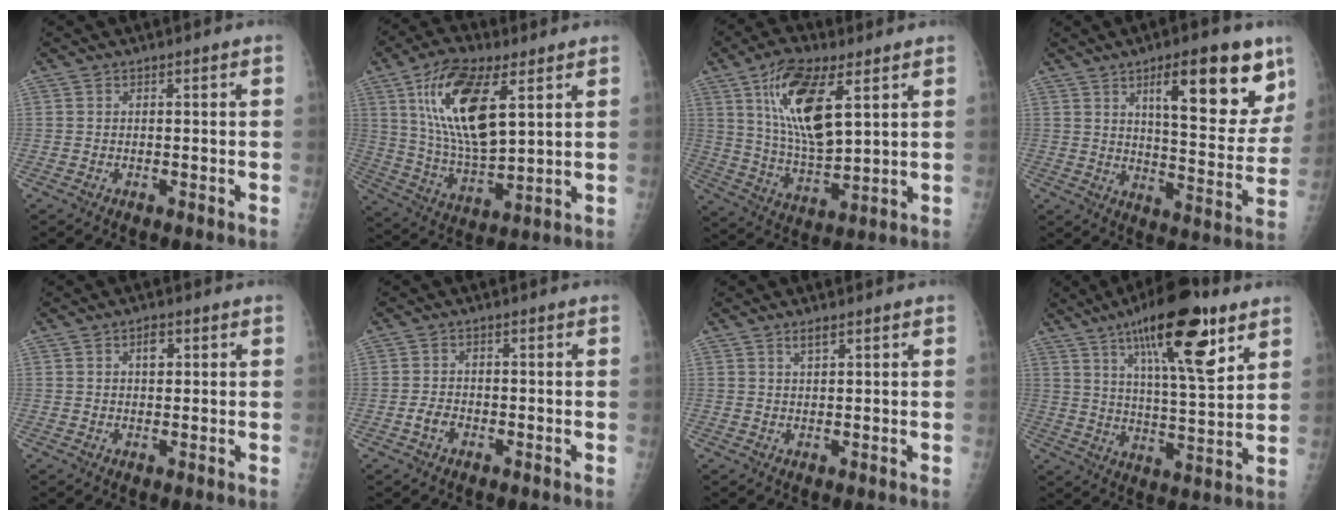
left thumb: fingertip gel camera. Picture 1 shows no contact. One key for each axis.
{"total": 18.2, "fx": 7.2, "fy": 7.5, "fz": 14.9, "tx": -0.264, "ty": -0.028, "tz": 0.137}
{"total": 15.9, "fx": 6.6, "fy": 6.3, "fz": 13.1, "tx": -0.226, "ty": -0.030, "tz": 0.127}
{"total": 19.0, "fx": 10.1, "fy": 6.0, "fz": 15.0, "tx": -0.168, "ty": -0.050, "tz": 0.152}
{"total": 2.9, "fx": 1.1, "fy": 1.8, "fz": 2.0, "tx": -0.022, "ty": -0.002, "tz": 0.016}
{"total": 2.8, "fx": -1.1, "fy": 2.0, "fz": 1.6, "tx": -0.027, "ty": 0.009, "tz": -0.020}
{"total": 2.2, "fx": 1.4, "fy": 0.7, "fz": 1.5, "tx": -0.024, "ty": -0.007, "tz": 0.028}
{"total": 19.5, "fx": 10.8, "fy": 5.2, "fz": 15.4, "tx": -0.226, "ty": -0.043, "tz": 0.176}